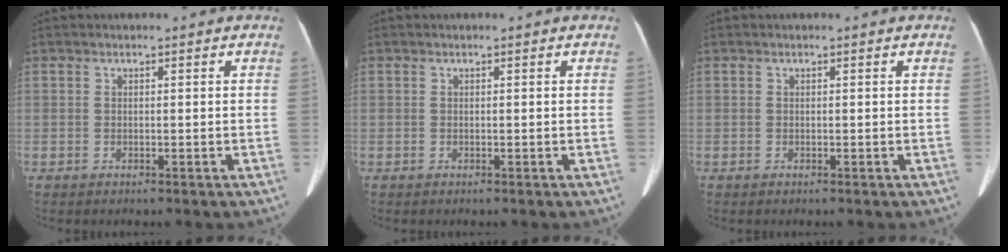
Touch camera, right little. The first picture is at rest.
{"total": 0.0}
{"total": 0.0}